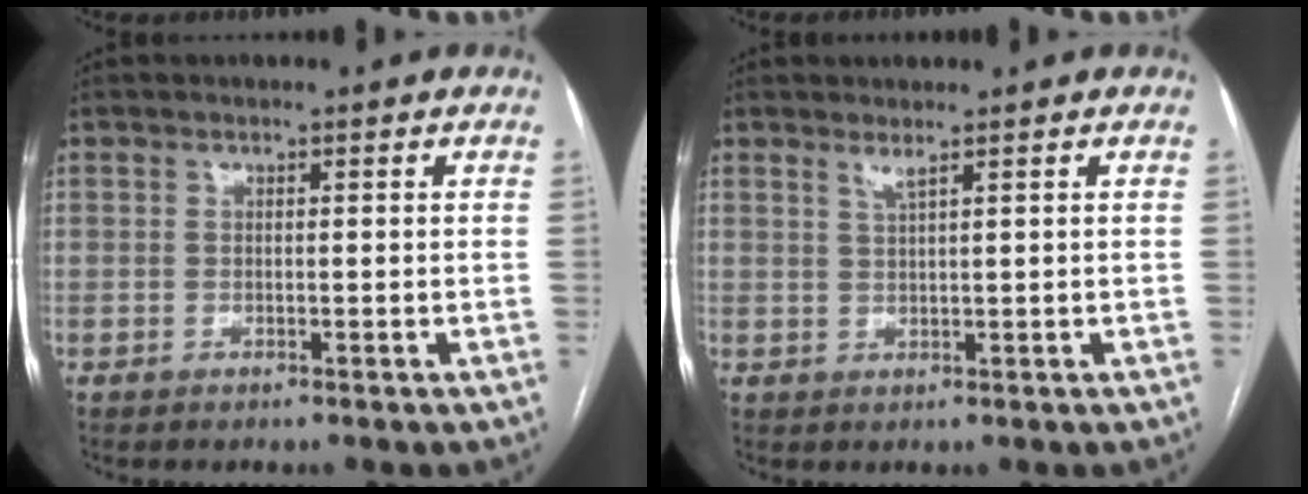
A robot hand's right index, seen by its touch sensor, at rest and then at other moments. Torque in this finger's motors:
{"motor_torque": [0.01, 0.15, 0.09, 0.02]}